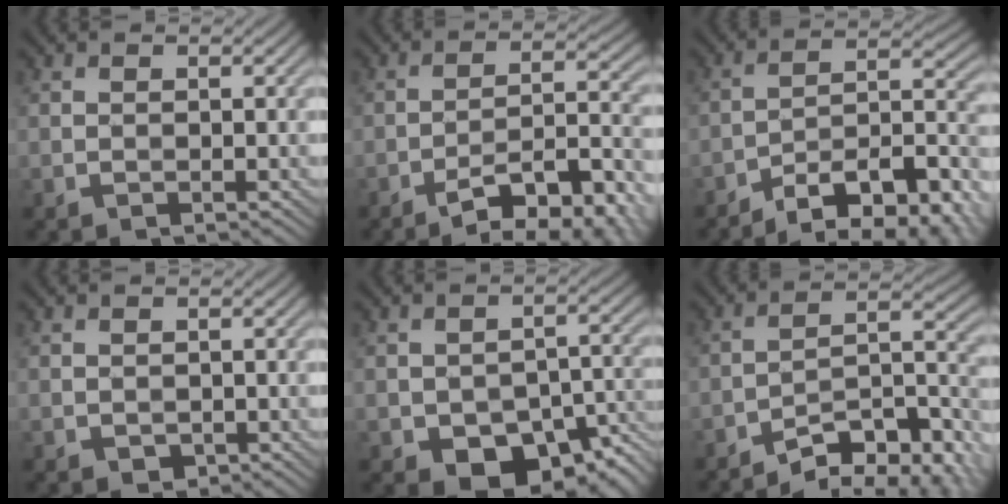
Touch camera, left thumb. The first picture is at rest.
{"total": 14.0, "force": [-9.1, 4.1, 9.8], "torque": [-0.146, 0.000, -0.131]}
{"total": 15.0, "force": [-11.3, 5.0, 8.5], "torque": [-0.133, -0.001, -0.164]}
{"total": 0.9, "force": [-0.2, 0.7, 0.4], "torque": [-0.008, -0.008, 0.001]}
{"total": 10.9, "force": [-5.9, 6.0, 6.9], "torque": [-0.104, -0.019, -0.087]}
{"total": 10.9, "force": [-8.4, 2.8, 6.4], "torque": [-0.098, 0.008, -0.146]}